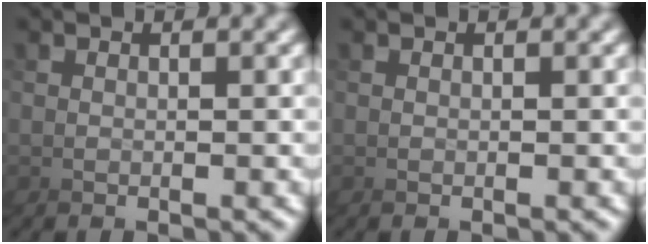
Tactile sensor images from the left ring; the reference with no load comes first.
{"total": 0.0}